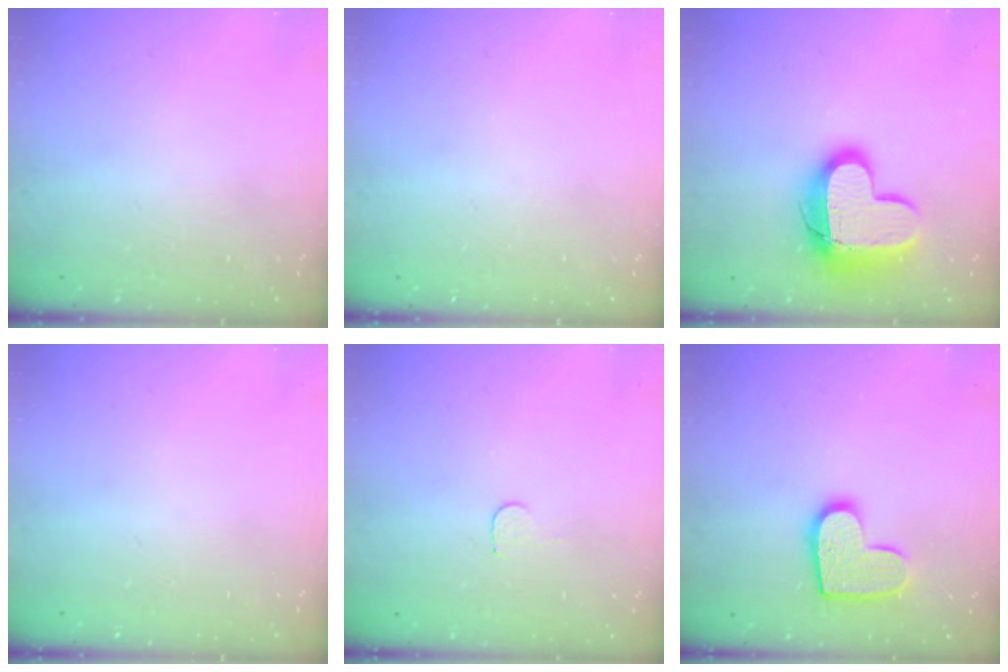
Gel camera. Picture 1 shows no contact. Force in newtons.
{"total": 0.0}
{"total": 15.2, "press": 15.2, "slide": 1.3}
{"total": 0.0}
{"total": 3.4, "press": 3.4, "slide": 0.3}
{"total": 12.1, "press": 12.0, "slide": 0.6}